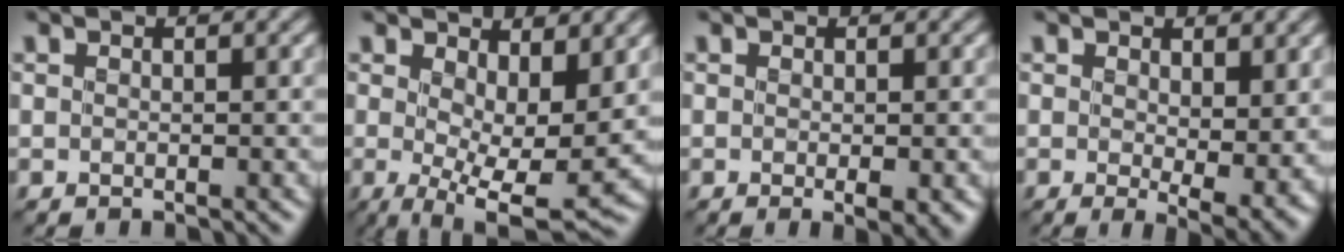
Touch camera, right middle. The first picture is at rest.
{"total": 8.1, "force": [1.2, 2.9, 7.5], "torque": [-0.116, -0.022, 0.024]}
{"total": 1.7, "force": [-0.4, 0.2, 1.6], "torque": [-0.024, -0.004, -0.005]}
{"total": 4.8, "force": [1.1, 1.6, 4.4], "torque": [-0.069, -0.016, 0.024]}